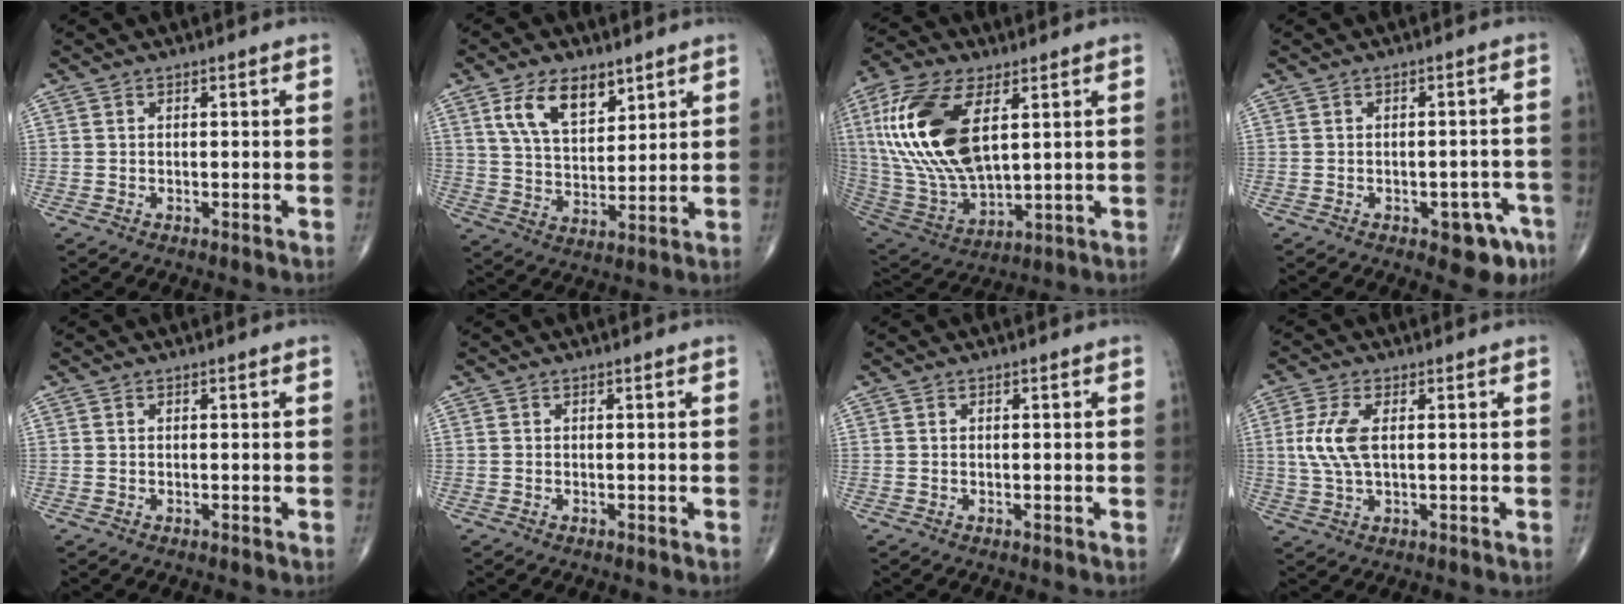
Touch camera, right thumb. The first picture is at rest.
{"total": 10.7, "force": [5.9, 5.6, 7.0], "torque": [-0.107, -0.030, 0.117]}
{"total": 22.4, "force": [6.0, 10.9, 18.6], "torque": [-0.393, -0.026, 0.117]}
{"total": 6.4, "force": [-3.4, 3.1, 4.5], "torque": [-0.031, 0.020, -0.036]}
{"total": 0.0}
{"total": 0.0}
{"total": 0.0}
{"total": 6.8, "force": [1.0, 2.9, 6.1], "torque": [-0.151, 0.001, 0.020]}